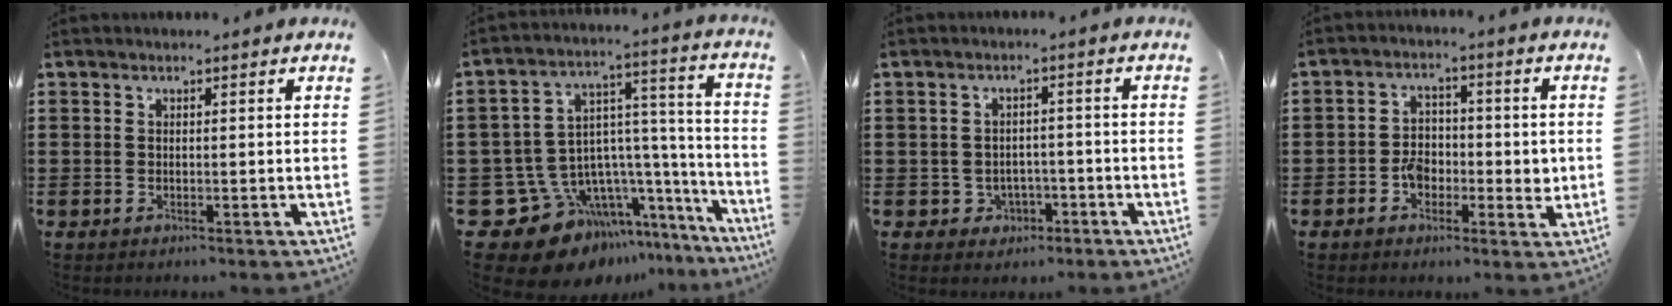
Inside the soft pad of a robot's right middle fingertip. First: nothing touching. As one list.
[{"total": 11.5, "force": [-7.5, 7.8, 3.9], "torque": [-0.113, -0.014, -0.121]}, {"total": 2.3, "force": [-1.5, 1.7, 0.4], "torque": [-0.020, 0.000, -0.034]}, {"total": 4.5, "force": [-1.2, 3.5, 2.6], "torque": [-0.037, 0.002, -0.028]}]